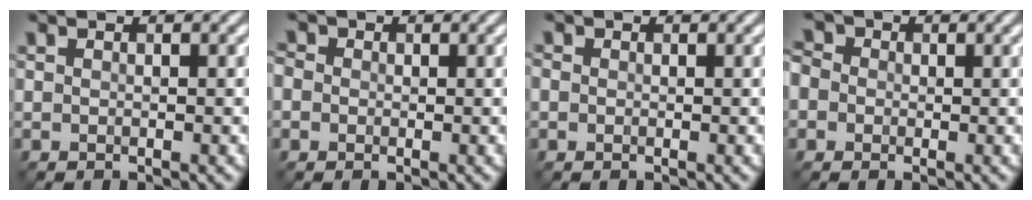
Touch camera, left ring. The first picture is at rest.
{"total": 3.4, "force": [0.8, 3.0, 1.3], "torque": [-0.022, 0.027, -0.013]}
{"total": 1.1, "force": [0.2, 1.1, 0.3], "torque": [-0.005, 0.005, -0.005]}
{"total": 5.4, "force": [0.3, 4.8, 2.4], "torque": [-0.049, 0.034, -0.032]}